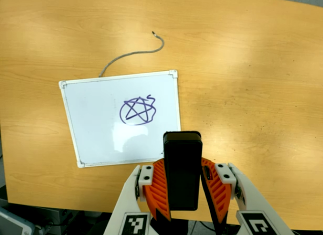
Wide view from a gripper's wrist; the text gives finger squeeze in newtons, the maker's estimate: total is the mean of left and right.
{"total": 8.5, "left": 6.8, "right": 10.1}